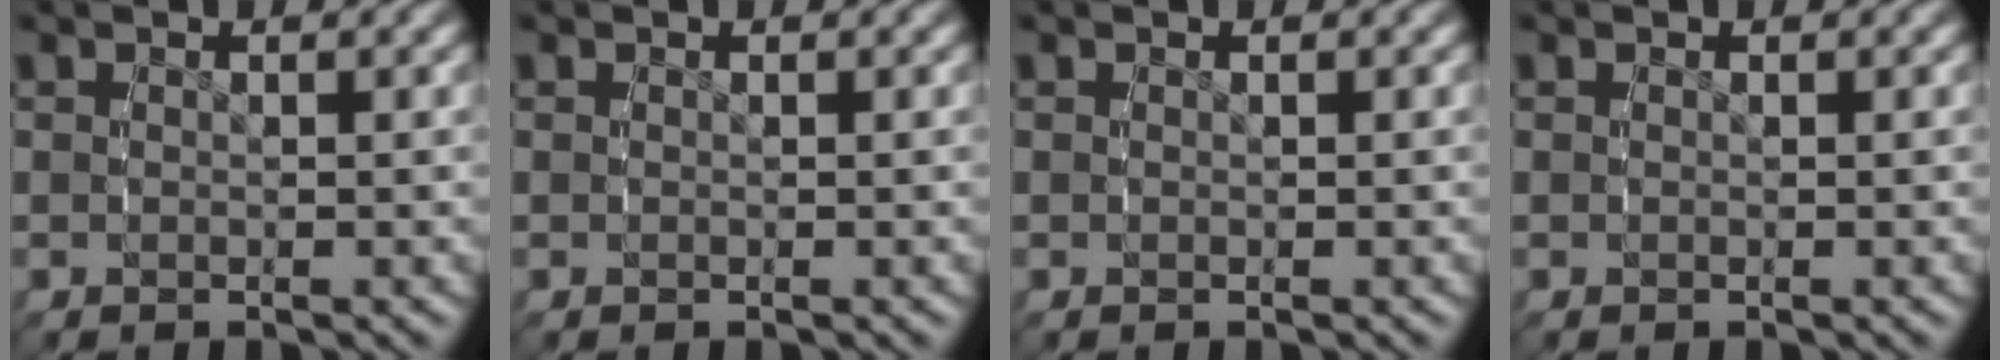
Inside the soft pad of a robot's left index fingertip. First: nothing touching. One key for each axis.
{"total": 0.0}
{"total": 0.0}
{"total": 0.0}